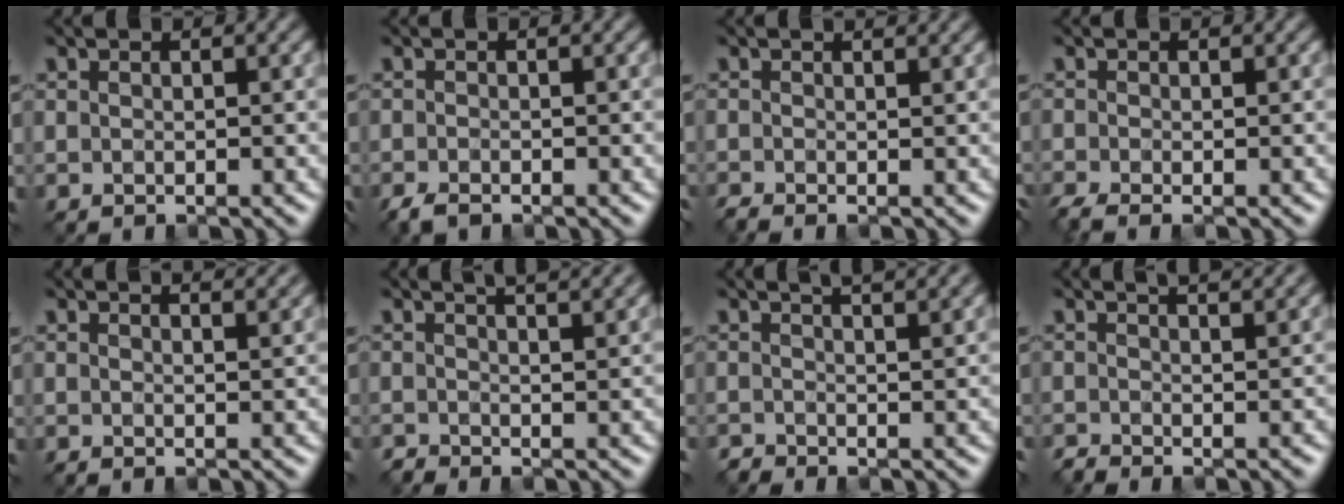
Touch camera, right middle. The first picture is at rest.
{"total": 1.5, "force": [-1.2, 0.5, 0.8], "torque": [-0.019, -0.005, -0.027]}
{"total": 1.4, "force": [-0.3, 0.4, 1.3], "torque": [-0.024, -0.004, -0.014]}
{"total": 2.1, "force": [-1.5, 0.5, 1.4], "torque": [-0.032, -0.012, -0.037]}
{"total": 2.5, "force": [2.0, 0.7, 1.2], "torque": [0.001, 0.006, 0.014]}
{"total": 3.3, "force": [1.6, 1.3, 2.6], "torque": [-0.019, 0.015, 0.001]}
{"total": 2.9, "force": [1.3, 1.1, 2.4], "torque": [-0.017, 0.010, 0.001]}
{"total": 3.2, "force": [0.8, 1.3, 2.7], "torque": [-0.022, 0.011, -0.007]}